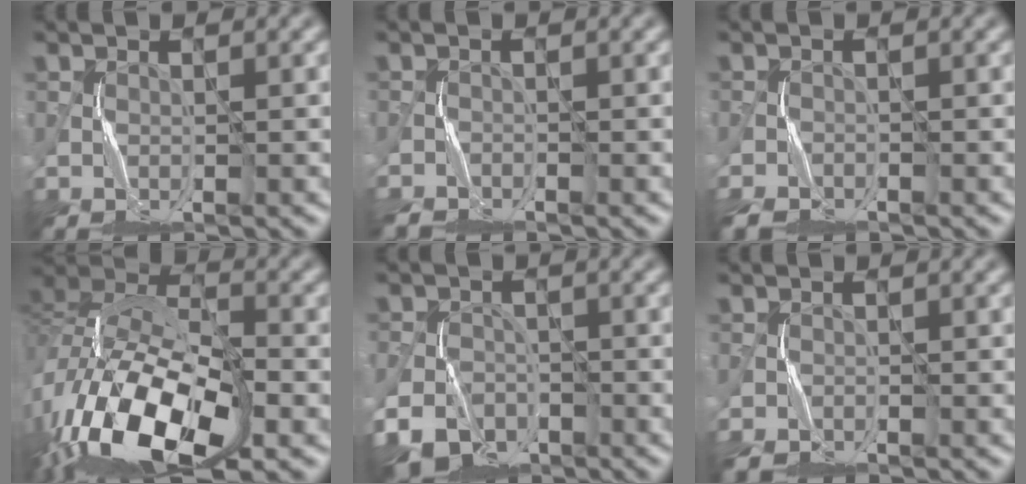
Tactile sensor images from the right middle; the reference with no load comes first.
{"total": 1.7, "force": [-1.7, 0.2, 0.0], "torque": [-0.002, -0.009, -0.040]}
{"total": 2.4, "force": [-2.0, 0.9, 0.9], "torque": [-0.019, -0.010, -0.046]}
{"total": 15.8, "force": [-7.3, 7.4, 11.9], "torque": [-0.240, -0.005, -0.143]}
{"total": 4.8, "force": [-3.1, 3.1, 2.0], "torque": [-0.037, -0.014, -0.059]}
{"total": 1.6, "force": [-1.3, 0.6, 0.6], "torque": [-0.013, -0.005, -0.031]}